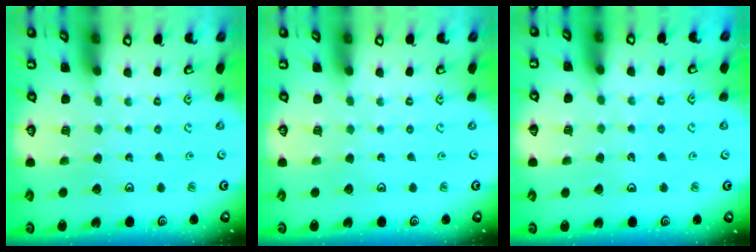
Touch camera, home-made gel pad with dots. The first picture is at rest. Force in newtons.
{"total": 0.0}
{"total": 2.9, "press": 2.9, "slide": 0.2}